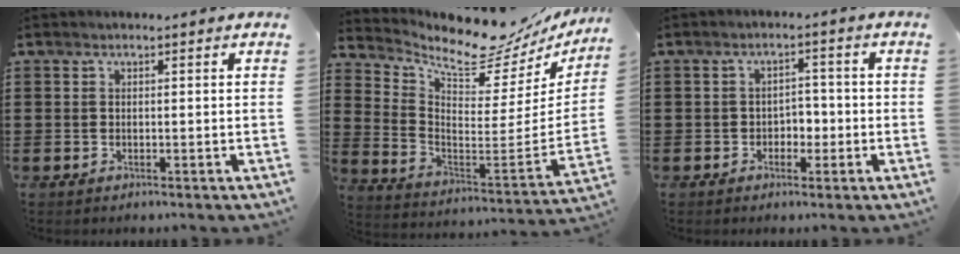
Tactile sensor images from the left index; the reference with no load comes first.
{"total": 9.0, "force": [8.2, 1.8, 3.4], "torque": [-0.094, -0.080, 0.134]}
{"total": 2.8, "force": [-1.1, 2.1, 1.5], "torque": [-0.035, 0.006, -0.027]}